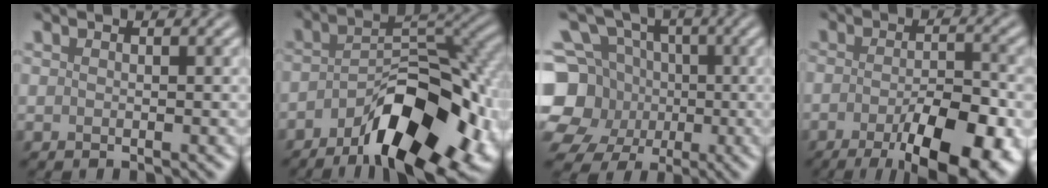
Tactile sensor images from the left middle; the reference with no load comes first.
{"total": 12.1, "force": [-6.3, 4.7, 9.2], "torque": [-0.141, -0.003, -0.098]}
{"total": 9.5, "force": [-1.5, 8.9, 3.1], "torque": [-0.092, 0.007, -0.055]}
{"total": 9.8, "force": [-5.0, 3.1, 7.9], "torque": [-0.122, -0.018, -0.068]}